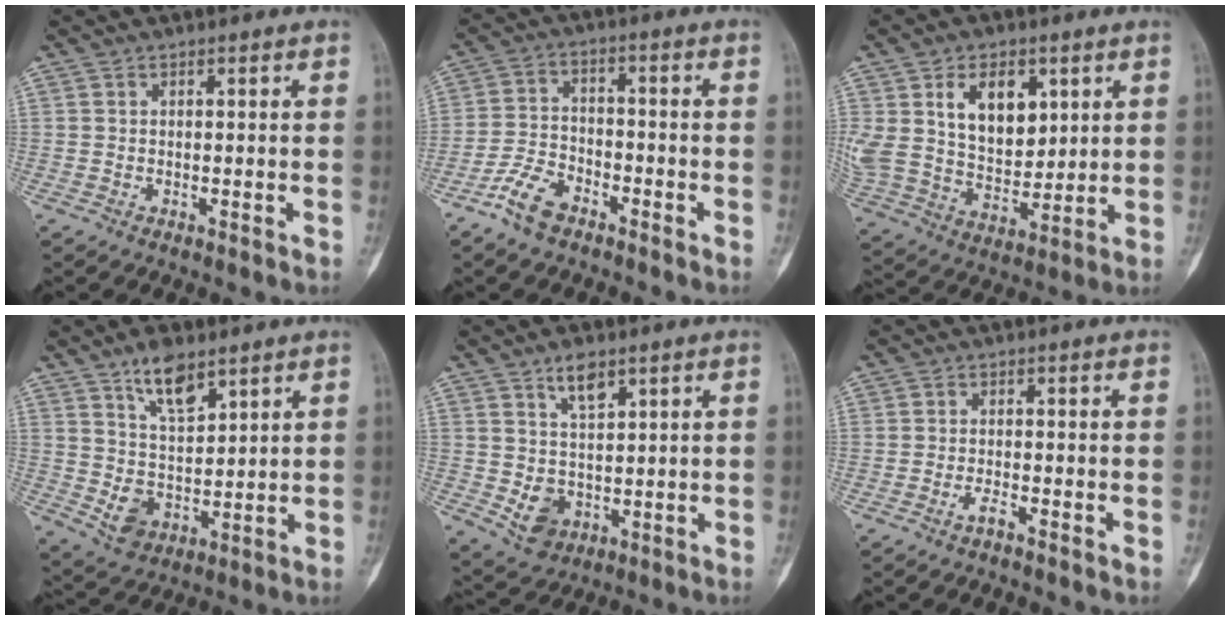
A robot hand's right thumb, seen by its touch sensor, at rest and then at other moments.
{"total": 7.3, "force": [-5.1, 3.7, 3.8], "torque": [-0.076, 0.024, -0.103]}
{"total": 17.4, "force": [5.9, 11.1, 12.0], "torque": [-0.211, -0.025, 0.120]}
{"total": 10.2, "force": [5.7, 5.5, 6.4], "torque": [-0.089, -0.040, 0.114]}
{"total": 8.1, "force": [2.9, 5.5, 5.1], "torque": [-0.062, -0.024, 0.065]}
{"total": 1.7, "force": [-1.3, 0.2, 1.1], "torque": [-0.026, 0.005, -0.026]}